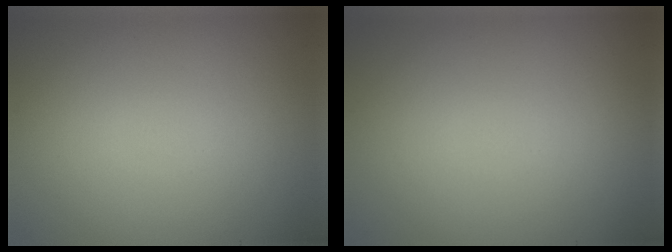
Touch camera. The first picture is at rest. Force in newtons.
{"total": 0.0}